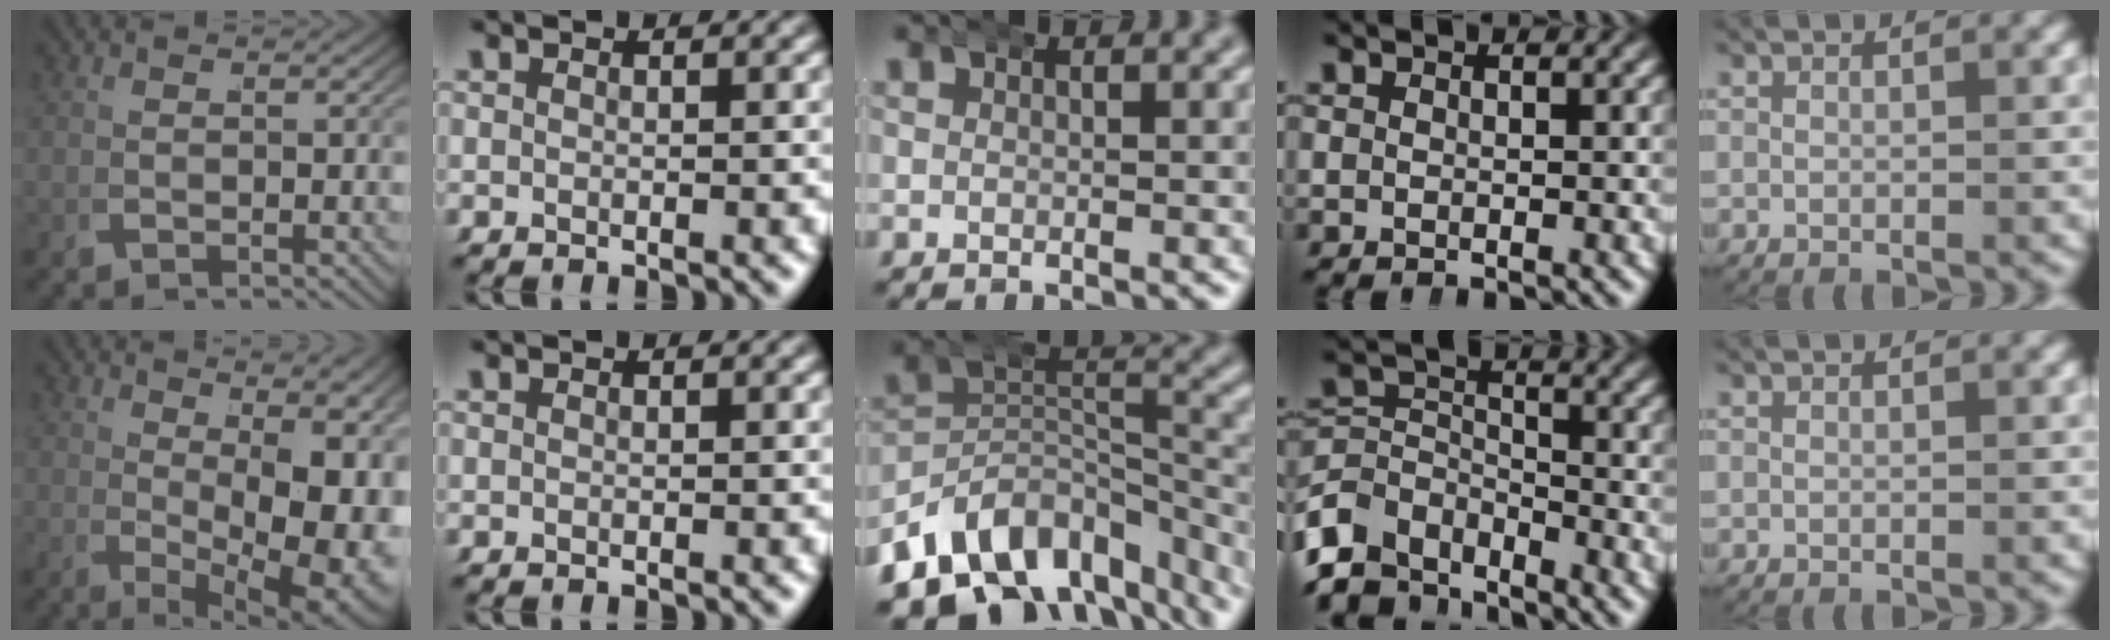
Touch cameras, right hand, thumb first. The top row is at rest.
{"thumb": {"total": 11.2, "force": [0.7, 5.4, 9.8], "torque": [-0.145, -0.033, 0.037]}, "middle": {"total": 15.5, "force": [-9.4, 9.7, 7.6], "torque": [-0.126, -0.036, -0.141]}, "ring": {"total": 7.3, "force": [-4.2, 5.0, 3.2], "torque": [-0.081, -0.045, -0.058]}}